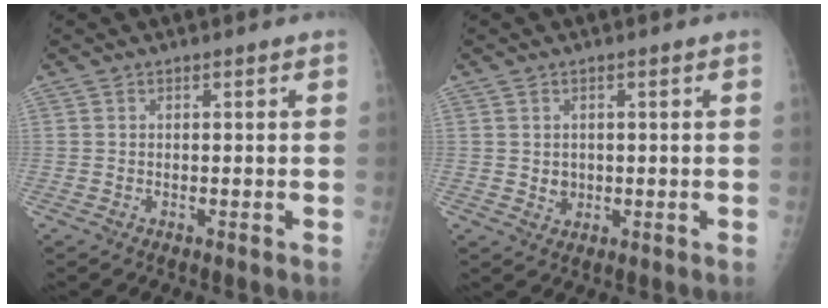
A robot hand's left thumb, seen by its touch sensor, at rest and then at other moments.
{"total": 2.3, "force": [0.1, 2.1, 1.1], "torque": [-0.008, 0.000, 0.008]}